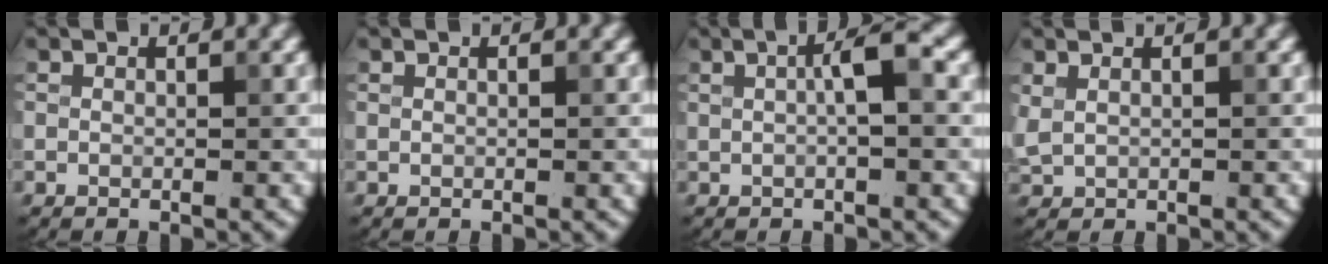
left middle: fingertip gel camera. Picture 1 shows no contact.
{"total": 0.0}
{"total": 2.9, "force": [0.5, 0.5, 2.9], "torque": [-0.046, 0.012, 0.005]}
{"total": 1.1, "force": [0.6, 0.6, 0.7], "torque": [-0.016, 0.000, 0.019]}